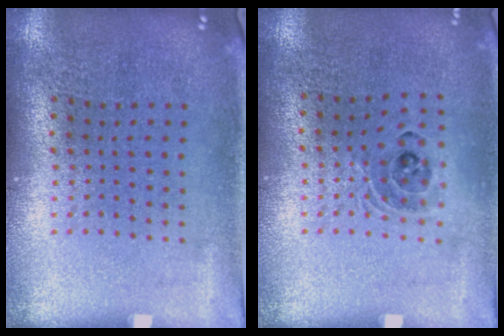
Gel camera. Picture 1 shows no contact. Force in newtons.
{"total": 0.9, "press": 0.9, "slide": 0.2}